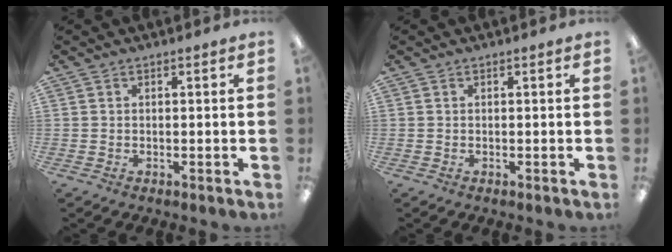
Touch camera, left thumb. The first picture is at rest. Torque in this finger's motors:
{"motor_torque": [0.00, 0.00, 0.00, 0.00, 0.00]}